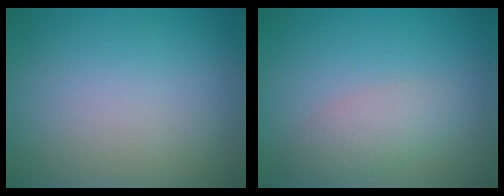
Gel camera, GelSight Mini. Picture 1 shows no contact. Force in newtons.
{"total": 2.5, "press": 2.5, "slide": 0.1}